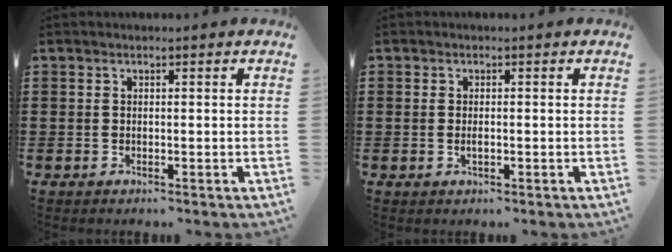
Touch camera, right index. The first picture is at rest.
{"total": 1.2, "force": [-0.2, 0.5, 1.1], "torque": [-0.021, 0.001, -0.004]}